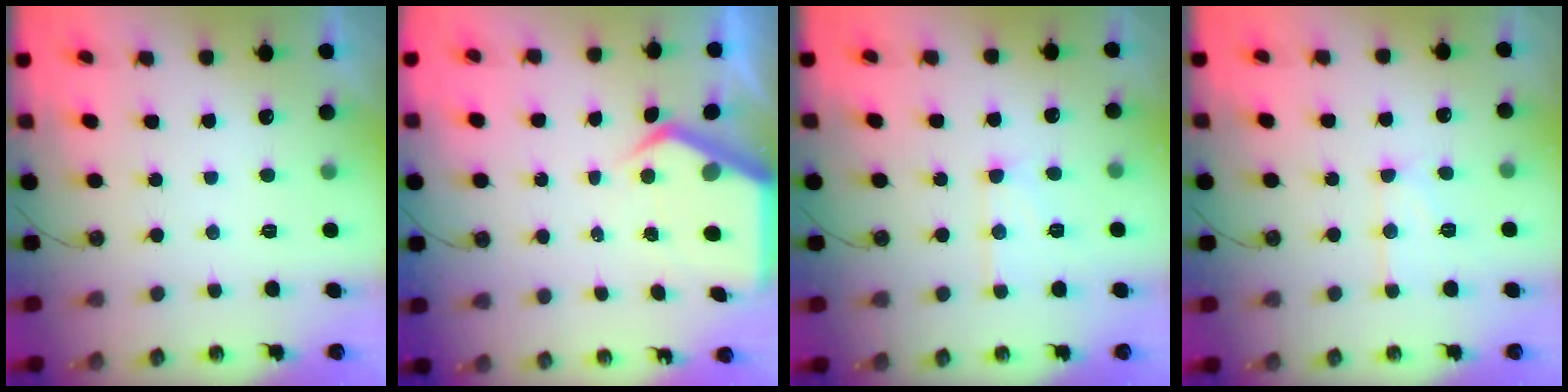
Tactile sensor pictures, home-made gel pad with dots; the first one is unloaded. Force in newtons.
{"total": 6.2, "press": 6.2, "slide": 0.6}
{"total": 8.9, "press": 8.9, "slide": 0.8}
{"total": 10.5, "press": 10.4, "slide": 1.0}